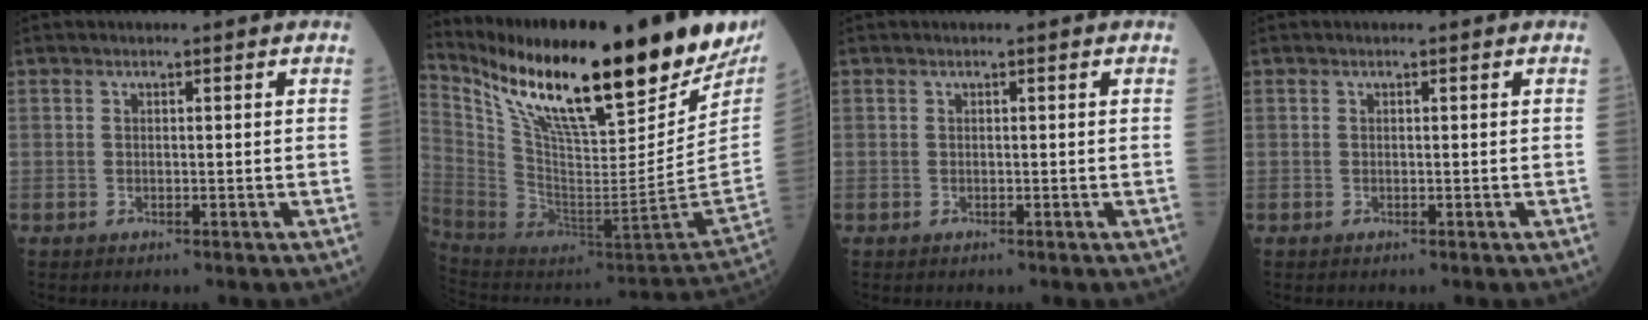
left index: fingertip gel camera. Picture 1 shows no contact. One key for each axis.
{"total": 32.1, "fx": 22.4, "fy": 6.2, "fz": 22.1, "tx": -0.374, "ty": -0.037, "tz": 0.354}
{"total": 0.0}
{"total": 0.0}